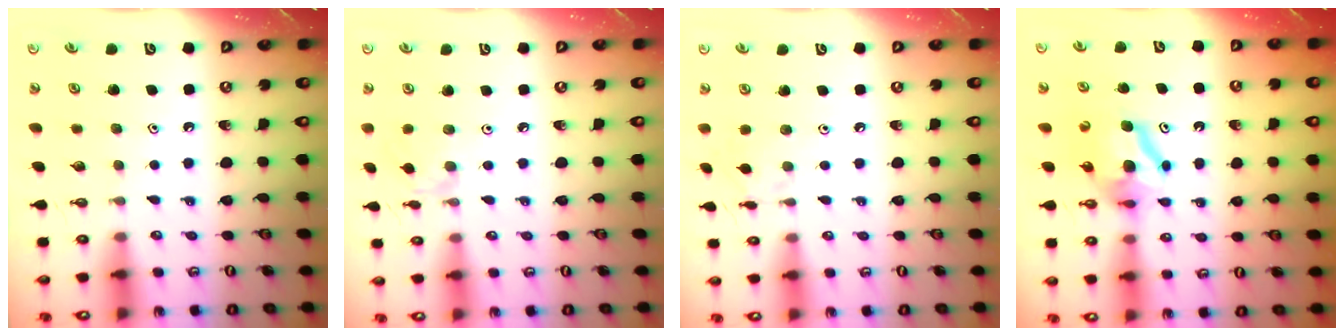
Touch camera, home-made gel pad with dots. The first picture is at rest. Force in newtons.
{"total": 2.7, "press": 2.7, "slide": 0.6}
{"total": 1.6, "press": 1.5, "slide": 0.4}
{"total": 9.5, "press": 9.4, "slide": 0.9}